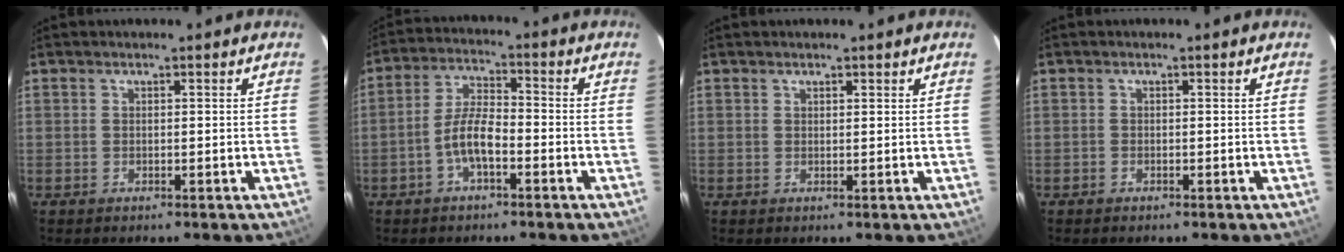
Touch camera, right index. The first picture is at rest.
{"total": 6.3, "force": [-2.9, 2.1, 5.2], "torque": [-0.113, 0.012, -0.054]}
{"total": 1.0, "force": [0.8, 0.4, 0.5], "torque": [-0.008, 0.004, 0.012]}
{"total": 0.9, "force": [-0.6, 0.7, -0.1], "torque": [0.000, 0.004, -0.011]}